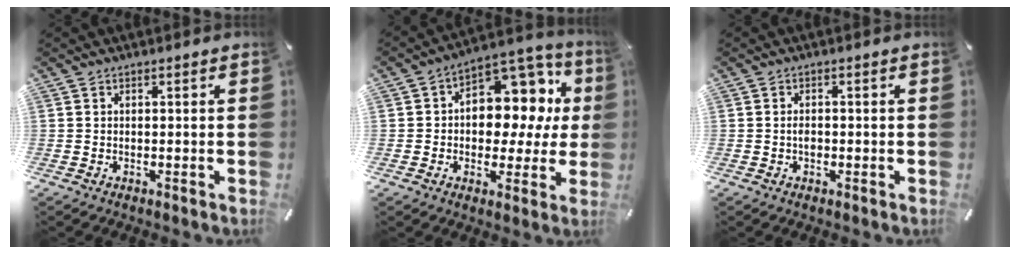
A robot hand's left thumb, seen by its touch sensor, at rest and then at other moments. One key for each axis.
{"total": 11.9, "fx": 2.6, "fy": 9.0, "fz": 7.2, "tx": -0.086, "ty": -0.034, "tz": 0.050}
{"total": 1.5, "fx": -0.4, "fy": 1.0, "fz": 1.1, "tx": -0.022, "ty": 0.003, "tz": -0.008}